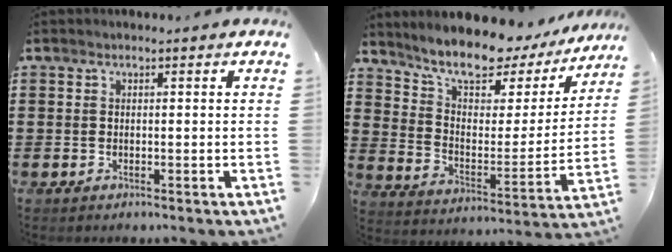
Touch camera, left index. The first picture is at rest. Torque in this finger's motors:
{"motor_torque": [2.14, 0.00, 0.81, 0.21]}